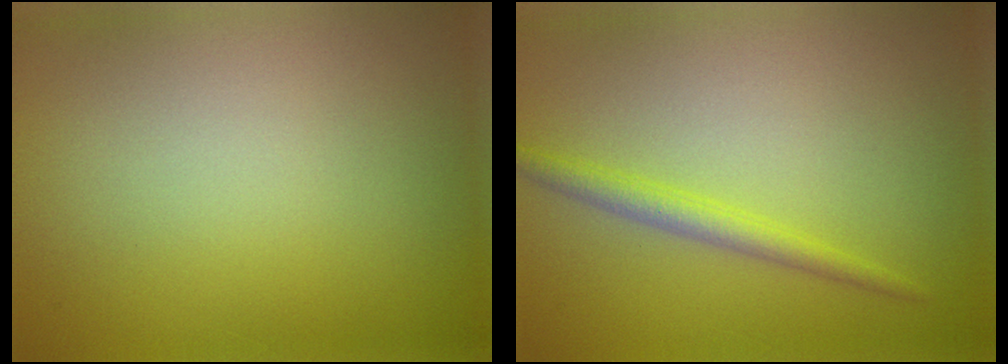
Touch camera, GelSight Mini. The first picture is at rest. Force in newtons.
{"total": 2.0, "press": 2.0, "slide": 0.1}